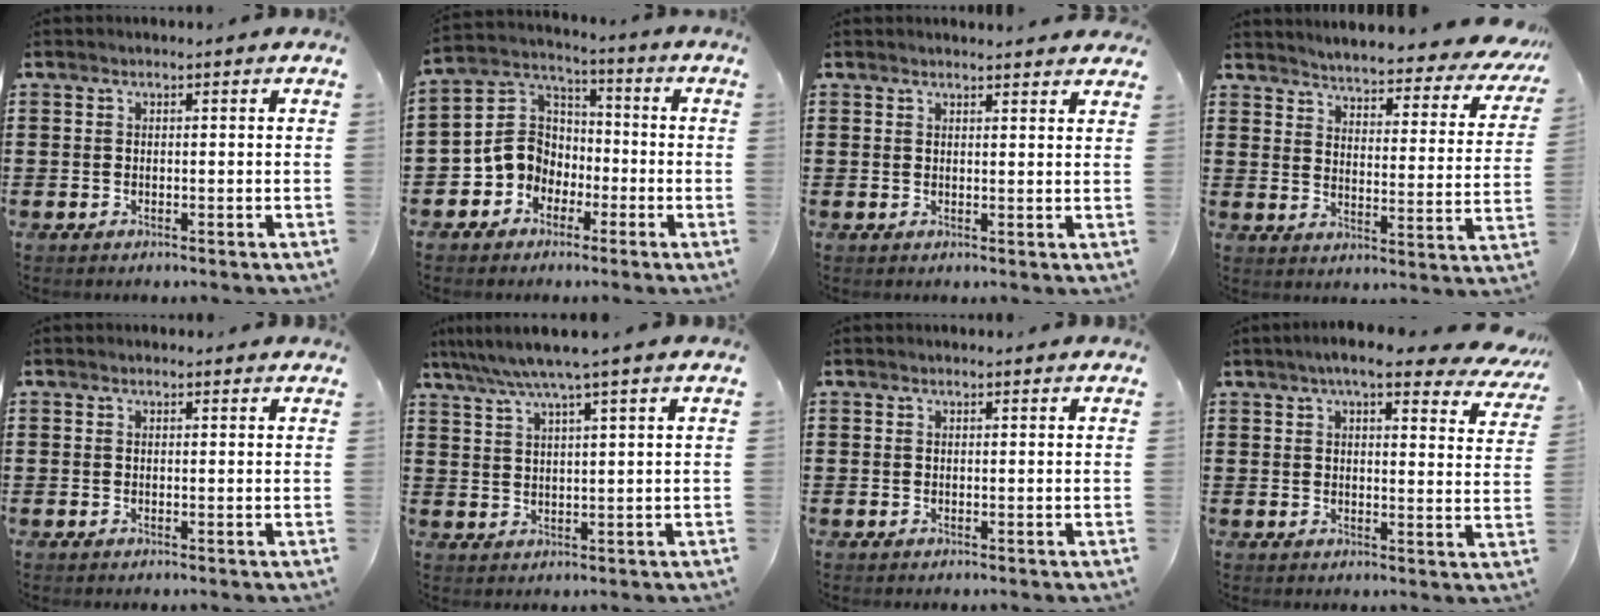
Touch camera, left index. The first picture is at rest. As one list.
[{"total": 8.1, "force": [-2.9, 7.2, 2.4], "torque": [-0.093, 0.013, -0.065]}, {"total": 1.6, "force": [1.6, 0.1, 0.2], "torque": [-0.008, 0.002, 0.031]}, {"total": 4.2, "force": [4.1, -0.1, 1.0], "torque": [-0.043, -0.039, 0.064]}, {"total": 0.7, "force": [0.6, 0.2, 0.2], "torque": [-0.006, 0.001, 0.012]}, {"total": 5.2, "force": [4.1, -0.7, 3.2], "torque": [-0.073, -0.015, 0.068]}, {"total": 0.5, "force": [0.4, 0.0, 0.3], "torque": [-0.007, -0.001, 0.010]}, {"total": 7.5, "force": [6.1, 0.9, 4.2], "torque": [-0.083, -0.016, 0.106]}]